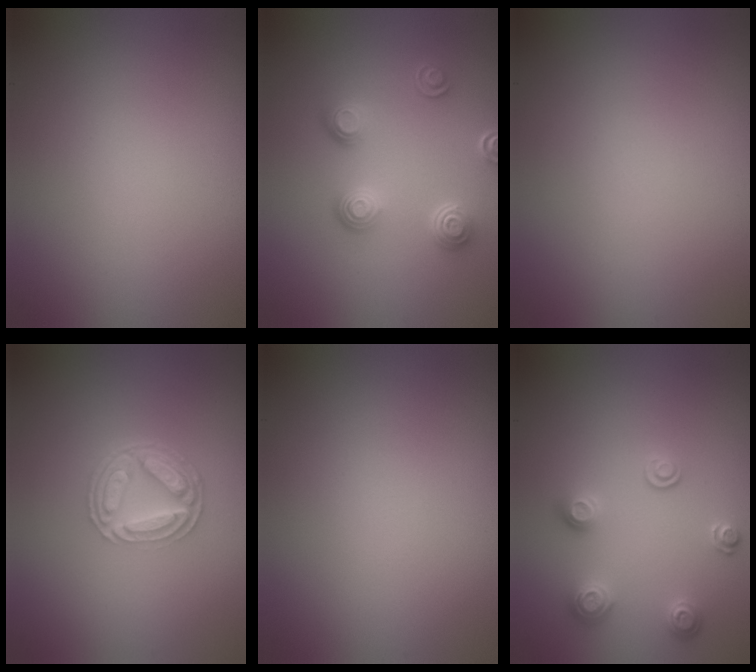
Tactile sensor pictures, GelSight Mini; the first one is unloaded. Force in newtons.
{"total": 3.7, "press": 2.9, "slide": 2.3}
{"total": 0.0}
{"total": 5.0, "press": 3.7, "slide": 3.4}
{"total": 0.0}
{"total": 2.3, "press": 2.3, "slide": 0.6}